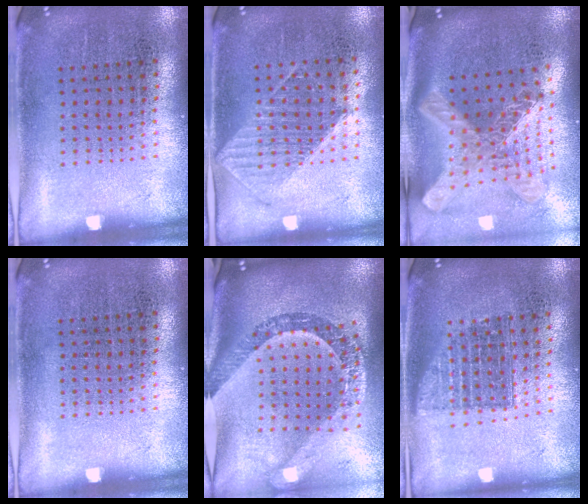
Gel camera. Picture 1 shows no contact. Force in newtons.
{"total": 1.1, "press": 1.0, "slide": 0.4}
{"total": 3.0, "press": 2.1, "slide": 2.2}
{"total": 0.0}
{"total": 3.4, "press": 2.5, "slide": 2.4}
{"total": 1.4, "press": 1.1, "slide": 0.8}